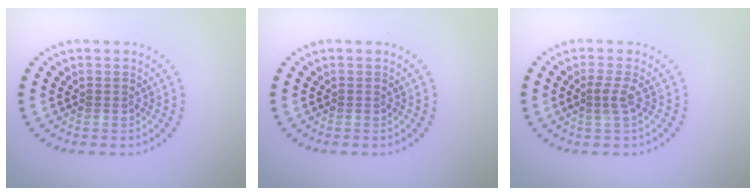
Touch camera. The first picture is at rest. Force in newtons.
{"total": 0.0}
{"total": 1.5, "press": 1.0, "slide": 1.1}